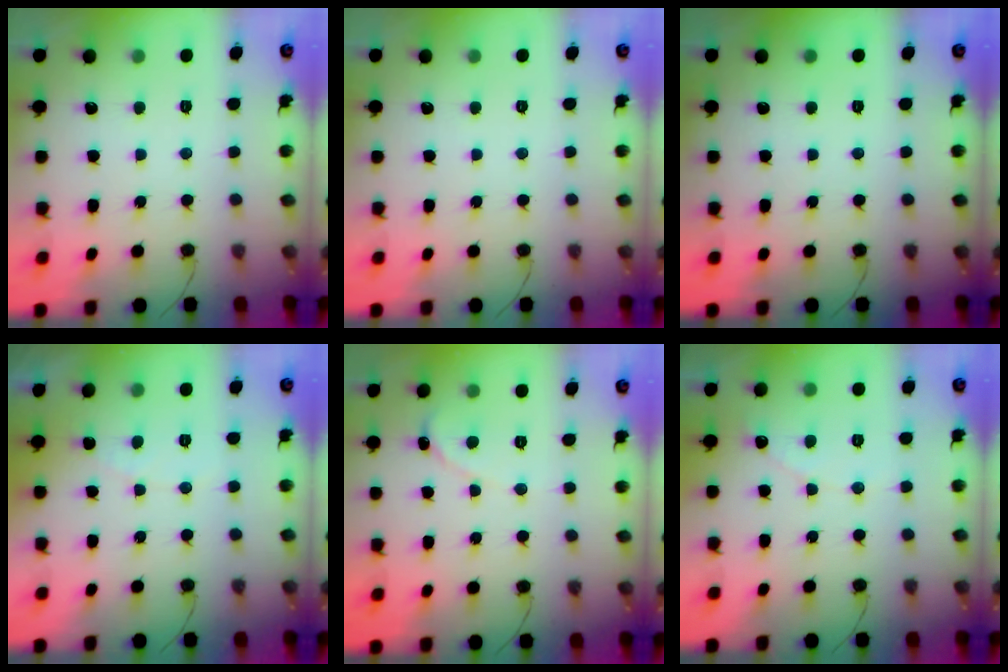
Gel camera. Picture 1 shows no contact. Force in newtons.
{"total": 0.0}
{"total": 0.0}
{"total": 2.8, "press": 2.8, "slide": 0.1}
{"total": 0.0}
{"total": 2.3, "press": 2.3, "slide": 0.2}